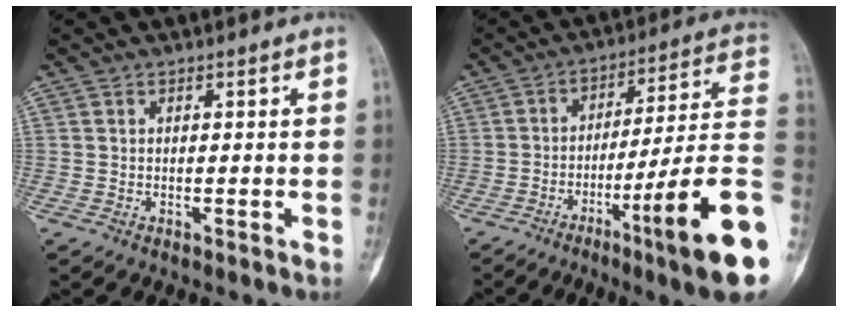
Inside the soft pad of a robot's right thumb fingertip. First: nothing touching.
{"total": 19.4, "force": [-6.7, 0.6, 18.2], "torque": [-0.248, 0.020, -0.107]}